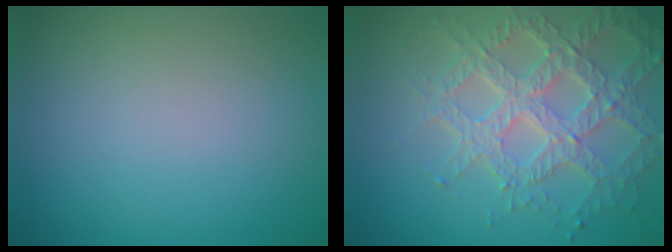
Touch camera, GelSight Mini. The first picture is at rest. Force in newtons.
{"total": 6.7, "press": 5.2, "slide": 4.2}